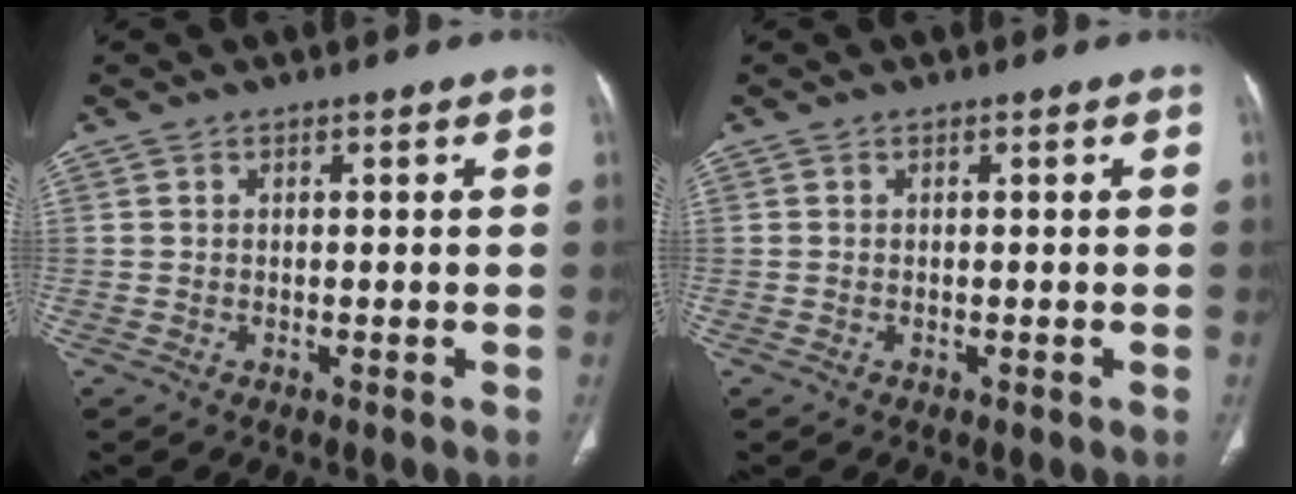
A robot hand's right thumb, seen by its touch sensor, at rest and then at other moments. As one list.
[{"total": 0.0}]